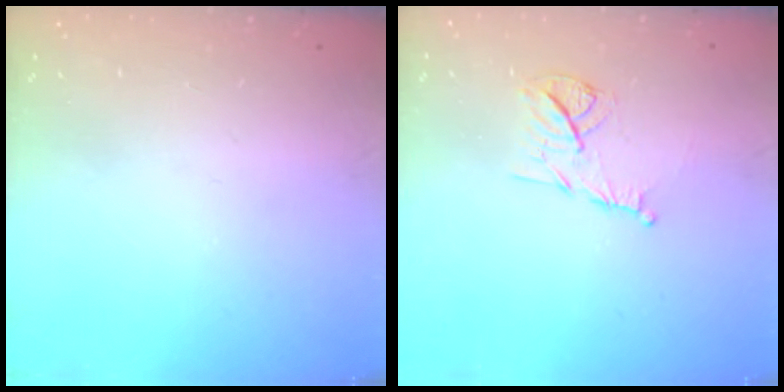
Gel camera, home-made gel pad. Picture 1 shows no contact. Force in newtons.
{"total": 8.6, "press": 8.6, "slide": 0.7}